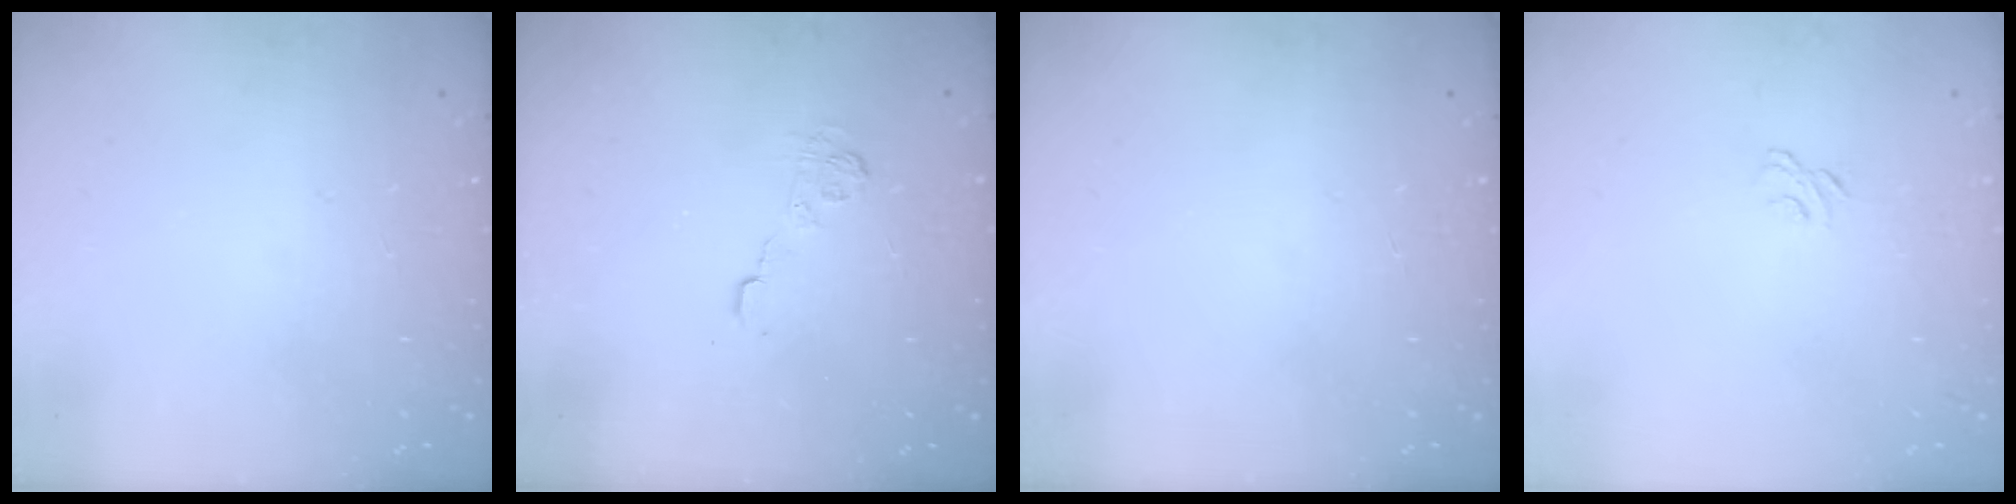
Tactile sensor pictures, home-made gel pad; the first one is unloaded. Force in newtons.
{"total": 5.0, "press": 4.9, "slide": 0.7}
{"total": 0.0}
{"total": 3.2, "press": 3.1, "slide": 1.0}